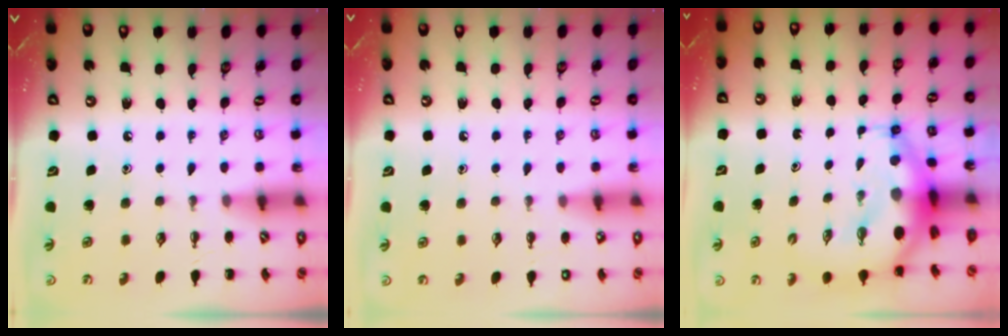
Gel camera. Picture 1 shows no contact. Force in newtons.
{"total": 1.4, "press": 1.4, "slide": 0.1}
{"total": 7.6, "press": 7.3, "slide": 2.0}